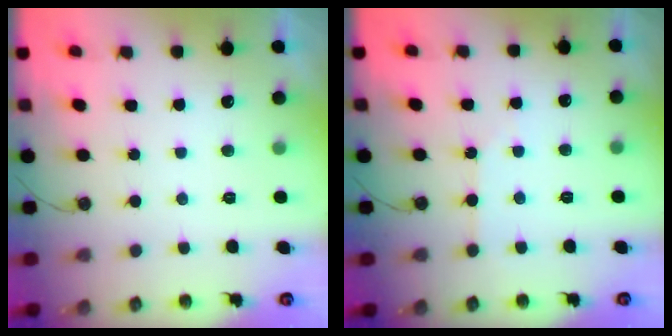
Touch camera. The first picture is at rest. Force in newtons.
{"total": 3.1, "press": 3.0, "slide": 0.5}